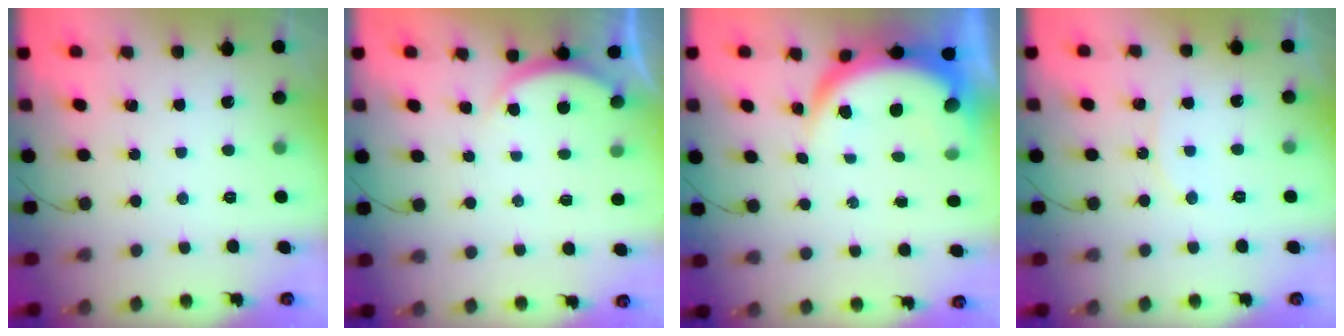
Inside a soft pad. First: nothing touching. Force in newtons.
{"total": 3.0, "press": 2.9, "slide": 0.6}
{"total": 7.3, "press": 7.2, "slide": 1.0}
{"total": 5.6, "press": 5.6, "slide": 0.5}